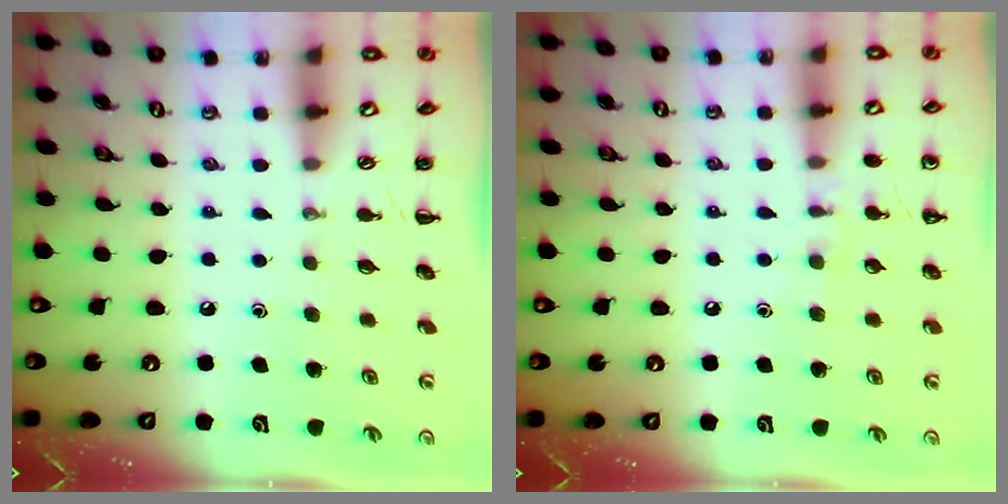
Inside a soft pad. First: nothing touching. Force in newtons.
{"total": 6.6, "press": 6.3, "slide": 1.9}